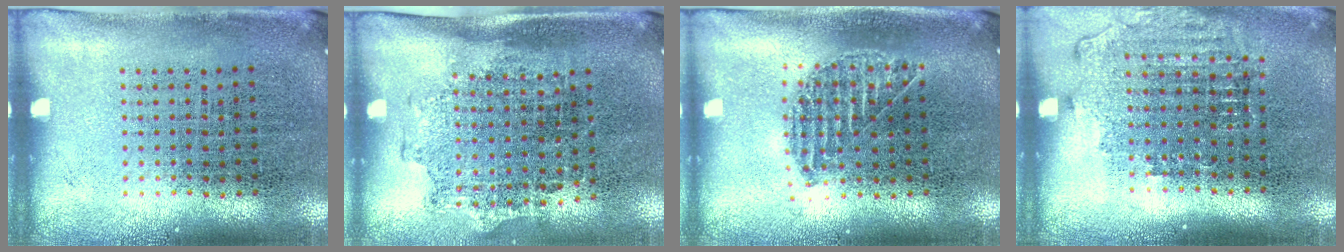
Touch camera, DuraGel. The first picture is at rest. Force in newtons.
{"total": 1.3, "press": 1.1, "slide": 0.7}
{"total": 1.0, "press": 0.9, "slide": 0.4}
{"total": 1.6, "press": 1.4, "slide": 0.6}